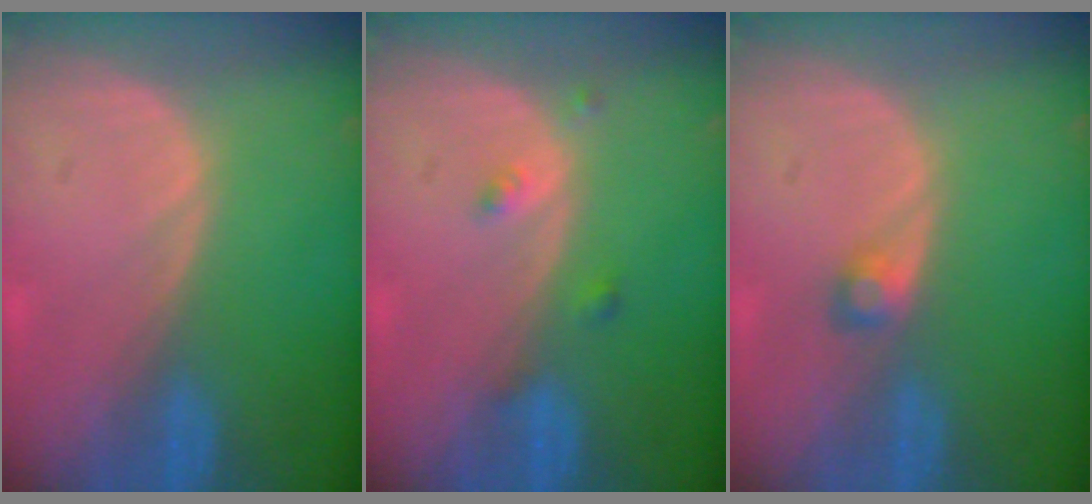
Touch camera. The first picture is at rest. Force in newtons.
{"total": 1.8, "press": 1.8, "slide": 0.1}
{"total": 1.8, "press": 1.7, "slide": 0.3}